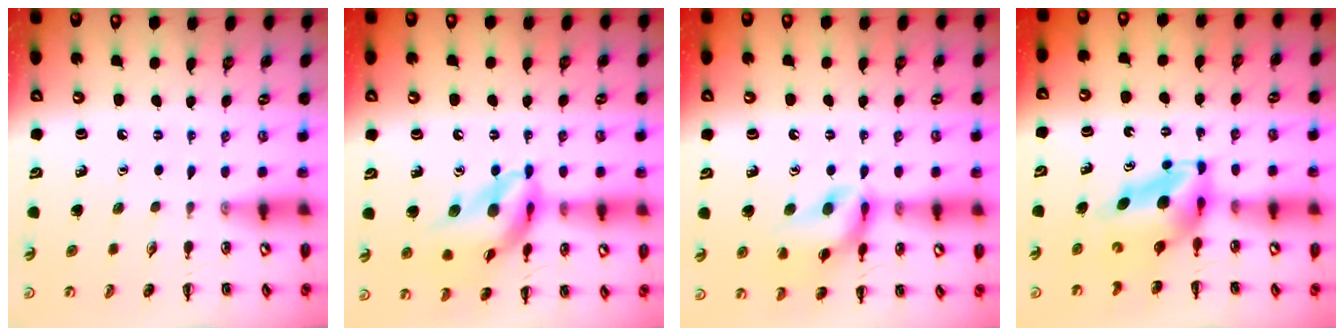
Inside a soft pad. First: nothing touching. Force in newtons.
{"total": 16.3, "press": 16.0, "slide": 3.5}
{"total": 15.1, "press": 14.9, "slide": 1.8}
{"total": 5.8, "press": 5.6, "slide": 1.5}